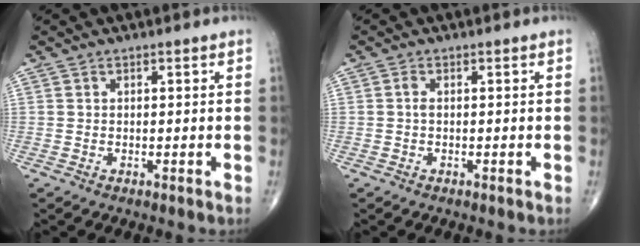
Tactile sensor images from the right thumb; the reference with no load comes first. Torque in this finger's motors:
{"motor_torque": [-0.07, 0.31, 0.22, -0.04, 0.00]}